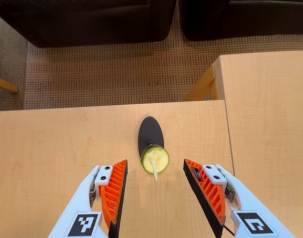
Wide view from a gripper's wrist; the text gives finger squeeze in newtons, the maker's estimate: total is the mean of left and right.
{"total": 0.0}